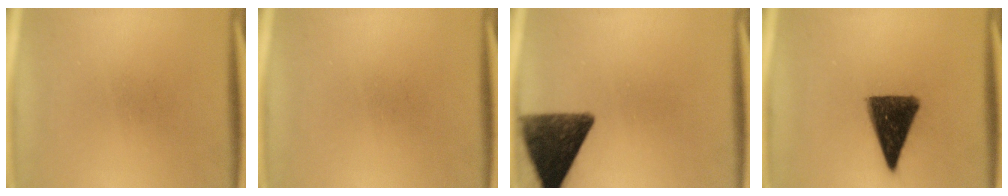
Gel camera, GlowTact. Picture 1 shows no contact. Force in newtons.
{"total": 0.0}
{"total": 12.2}
{"total": 12.4}